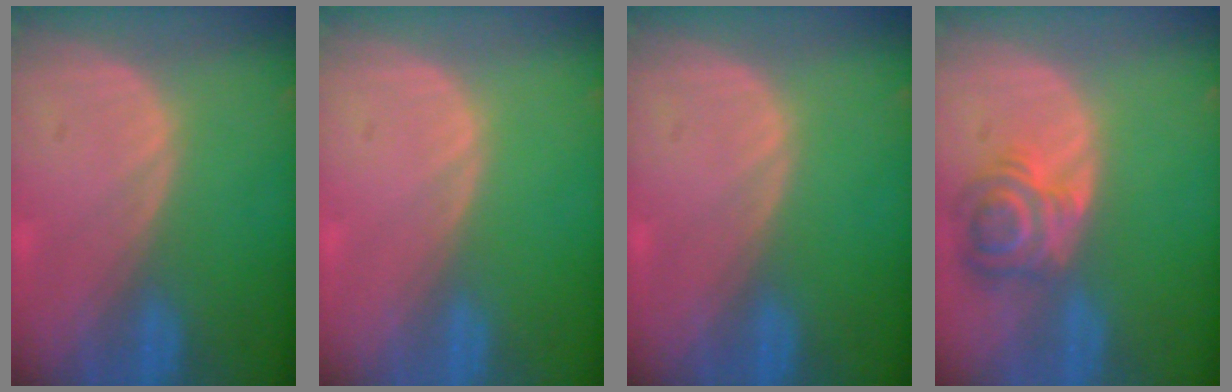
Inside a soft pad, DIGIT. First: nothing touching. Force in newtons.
{"total": 0.0}
{"total": 0.0}
{"total": 5.6, "press": 5.6, "slide": 0.5}